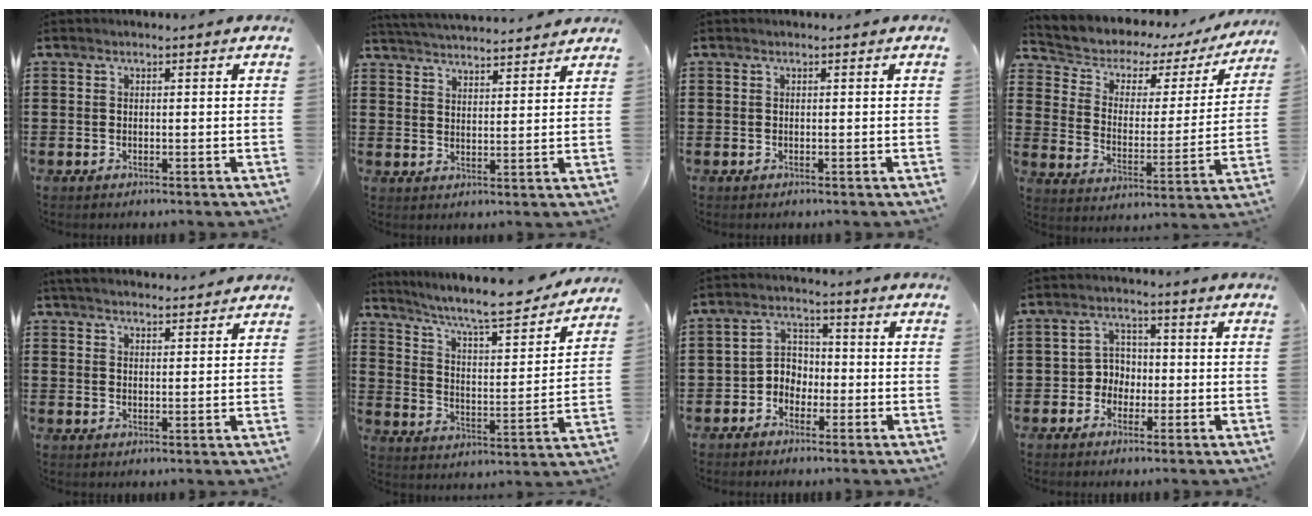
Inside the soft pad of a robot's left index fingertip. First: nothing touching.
{"total": 3.7, "force": [3.7, -0.3, 0.2], "torque": [-0.018, -0.021, 0.063]}
{"total": 0.0}
{"total": 4.2, "force": [3.1, 2.5, 1.2], "torque": [-0.047, -0.025, 0.045]}
{"total": 3.3, "force": [3.2, 0.2, 0.5], "torque": [-0.018, -0.004, 0.061]}
{"total": 8.6, "force": [7.7, 0.3, 3.8], "torque": [-0.096, -0.054, 0.125]}
{"total": 3.9, "force": [-2.4, 2.8, 1.2], "torque": [-0.032, 0.011, -0.054]}
{"total": 3.8, "force": [-1.4, 3.3, 1.2], "torque": [-0.036, 0.010, -0.033]}